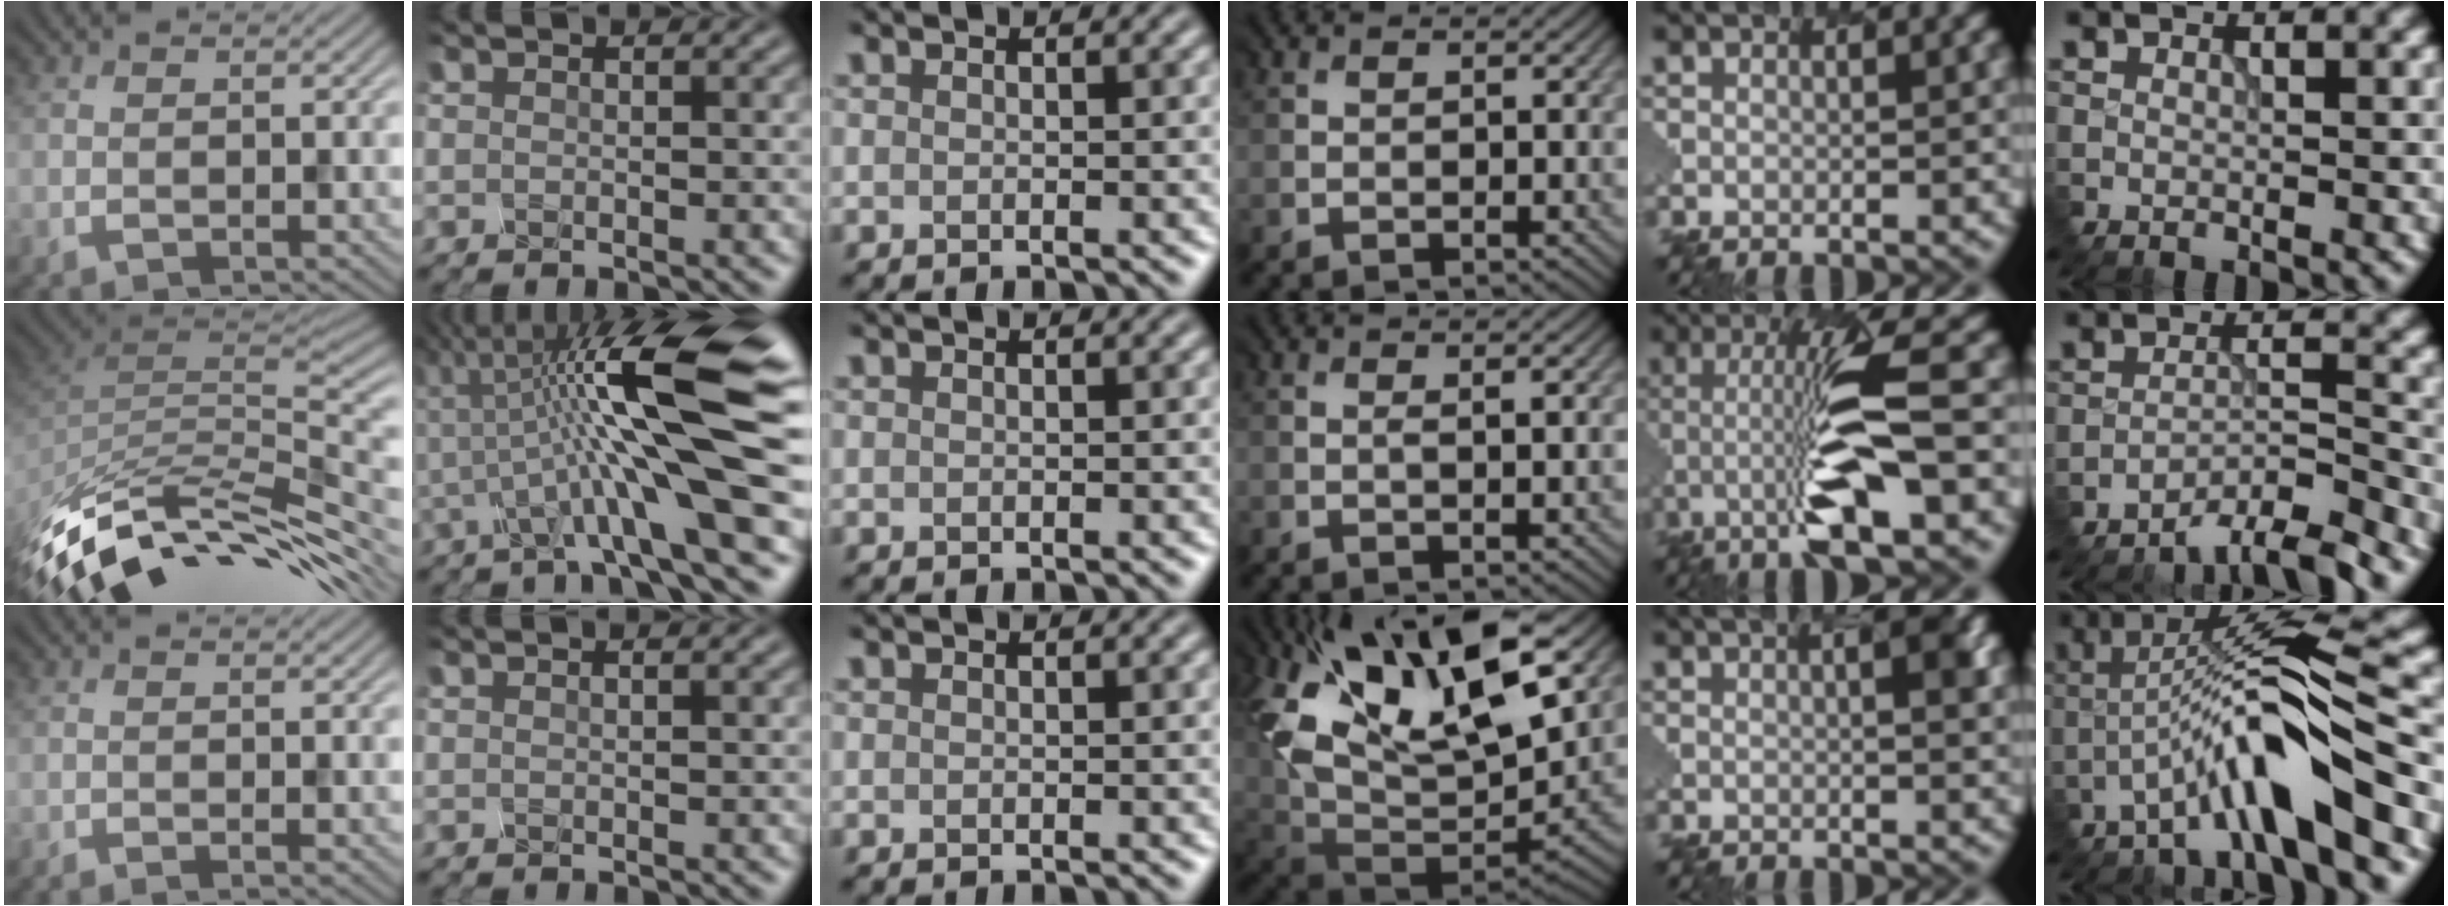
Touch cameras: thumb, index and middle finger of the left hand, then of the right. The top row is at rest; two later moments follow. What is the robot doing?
{"motion": "disassemble", "object": "hinged tin"}